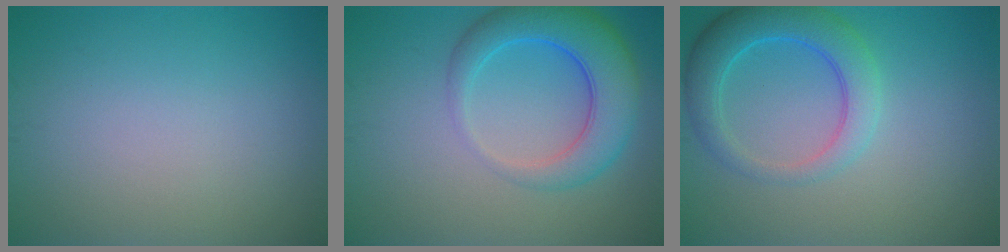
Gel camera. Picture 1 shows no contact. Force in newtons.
{"total": 6.4, "press": 6.4, "slide": 0.3}
{"total": 4.8, "press": 4.8, "slide": 0.3}